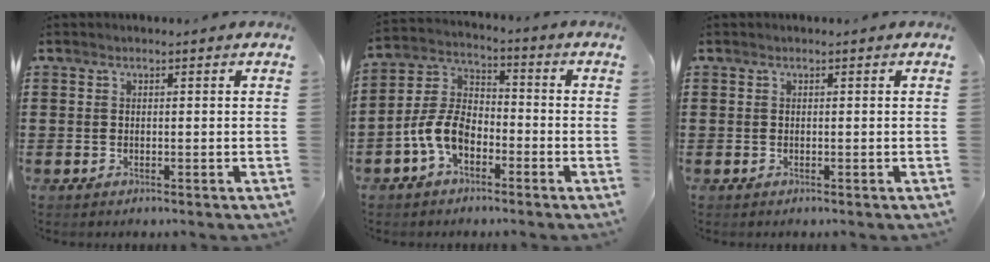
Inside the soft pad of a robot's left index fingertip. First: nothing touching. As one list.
[{"total": 7.2, "force": [-3.6, 4.1, 4.7], "torque": [-0.127, 0.003, -0.079]}, {"total": 0.0}]